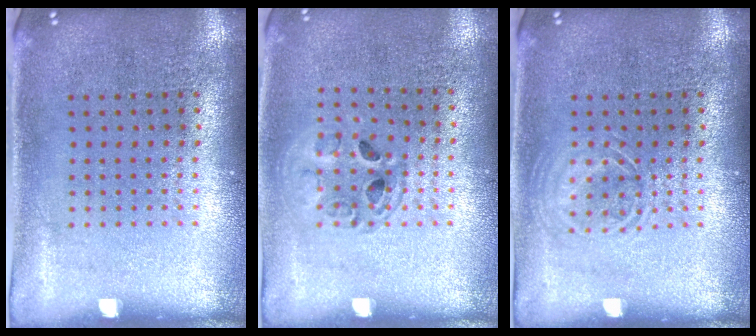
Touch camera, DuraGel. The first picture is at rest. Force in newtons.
{"total": 1.3, "press": 1.2, "slide": 0.2}
{"total": 1.7, "press": 1.7, "slide": 0.3}